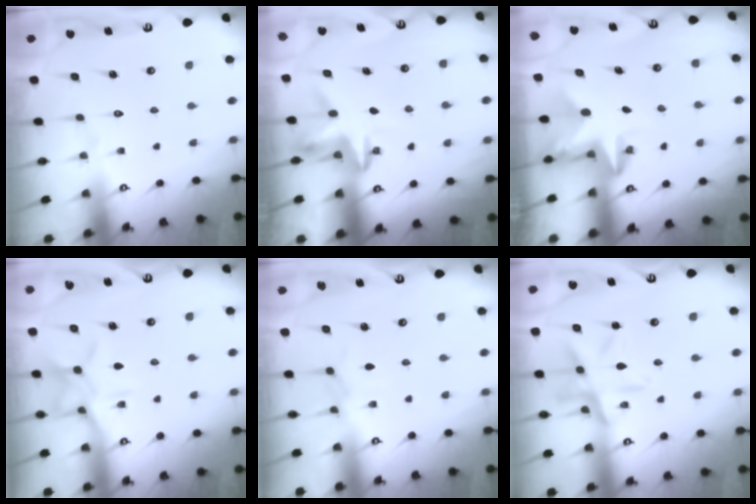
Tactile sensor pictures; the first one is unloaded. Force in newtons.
{"total": 4.0, "press": 4.0, "slide": 0.2}
{"total": 2.8, "press": 2.8, "slide": 0.2}
{"total": 10.6, "press": 10.5, "slide": 0.8}
{"total": 4.5, "press": 4.5, "slide": 0.6}
{"total": 12.8, "press": 12.7, "slide": 1.2}